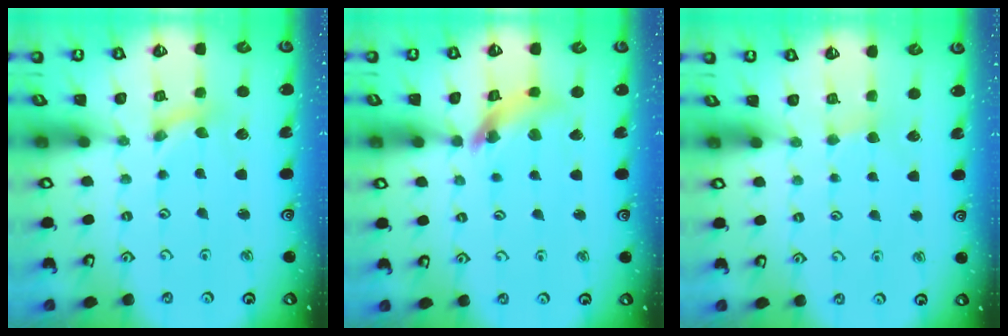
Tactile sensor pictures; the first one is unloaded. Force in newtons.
{"total": 11.4, "press": 11.3, "slide": 1.3}
{"total": 1.9, "press": 1.9, "slide": 0.3}